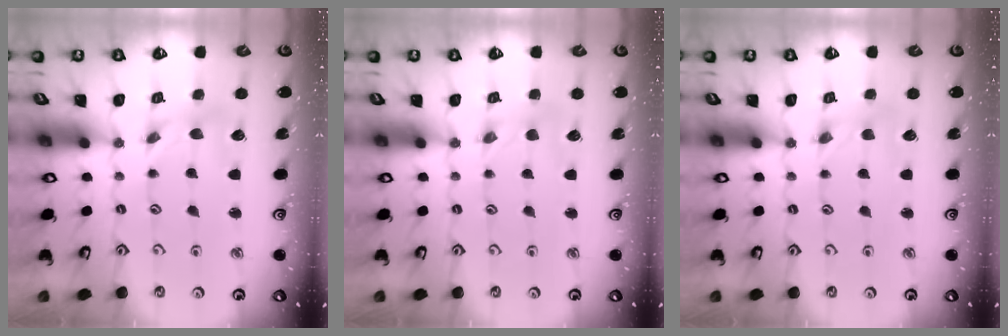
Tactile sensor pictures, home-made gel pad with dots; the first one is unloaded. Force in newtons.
{"total": 1.3, "press": 1.2, "slide": 0.3}
{"total": 0.0}